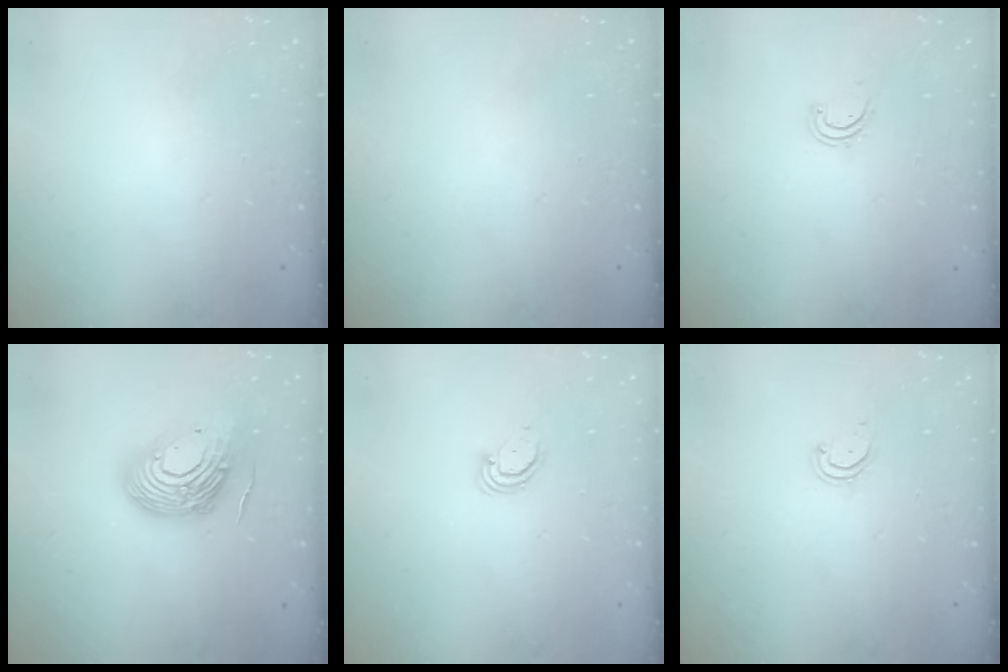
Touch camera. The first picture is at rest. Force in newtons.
{"total": 0.0}
{"total": 2.5, "press": 2.5, "slide": 0.3}
{"total": 15.1, "press": 15.0, "slide": 1.9}
{"total": 2.8, "press": 2.8, "slide": 0.3}
{"total": 2.5, "press": 2.5, "slide": 0.2}